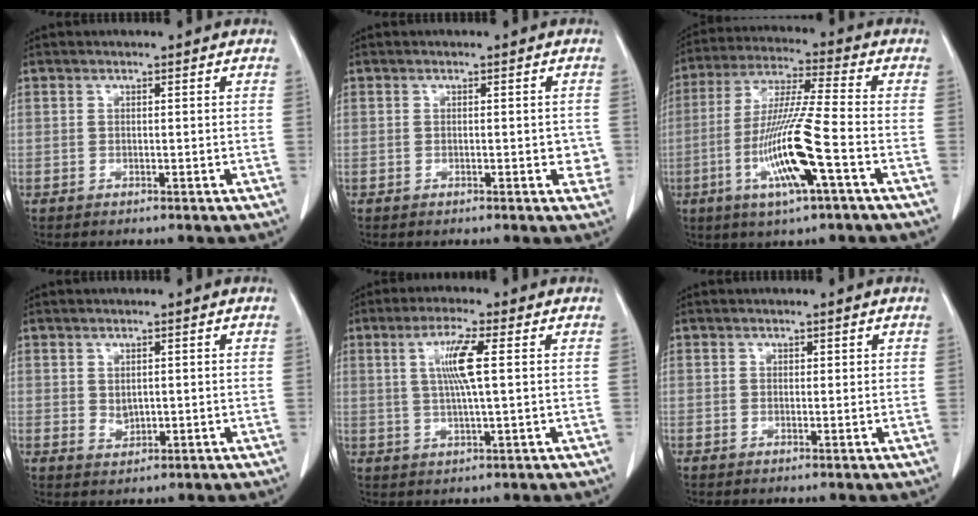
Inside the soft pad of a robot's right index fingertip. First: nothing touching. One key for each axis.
{"total": 2.1, "fx": -0.4, "fy": 1.0, "fz": 1.8, "tx": -0.010, "ty": 0.003, "tz": -0.001}
{"total": 13.5, "fx": -4.5, "fy": -0.1, "fz": 12.7, "tx": -0.257, "ty": -0.012, "tz": -0.086}
{"total": 1.8, "fx": 0.4, "fy": 1.3, "fz": 1.2, "tx": -0.020, "ty": -0.004, "tz": 0.016}
{"total": 6.4, "fx": 1.4, "fy": 0.0, "fz": 6.3, "tx": -0.120, "ty": 0.001, "tz": 0.028}
{"total": 0.5, "fx": 0.3, "fy": 0.4, "fz": 0.2, "tx": 0.008, "ty": 0.000, "tz": 0.001}